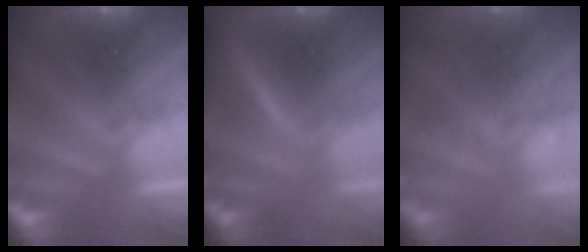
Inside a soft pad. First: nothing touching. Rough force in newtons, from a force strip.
{"total": 1.7}
{"total": 7.7}